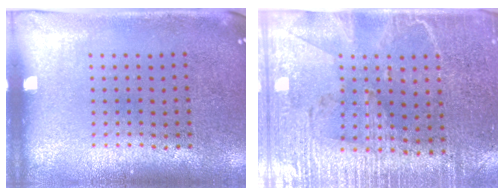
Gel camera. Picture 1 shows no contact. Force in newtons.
{"total": 3.4, "press": 3.0, "slide": 1.4}